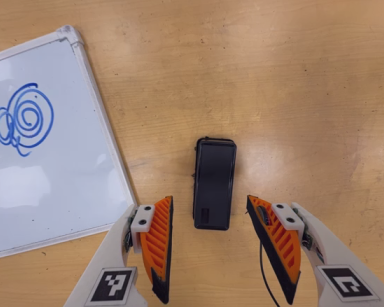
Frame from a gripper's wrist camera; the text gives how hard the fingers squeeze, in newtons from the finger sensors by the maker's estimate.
{"total": 0.0}